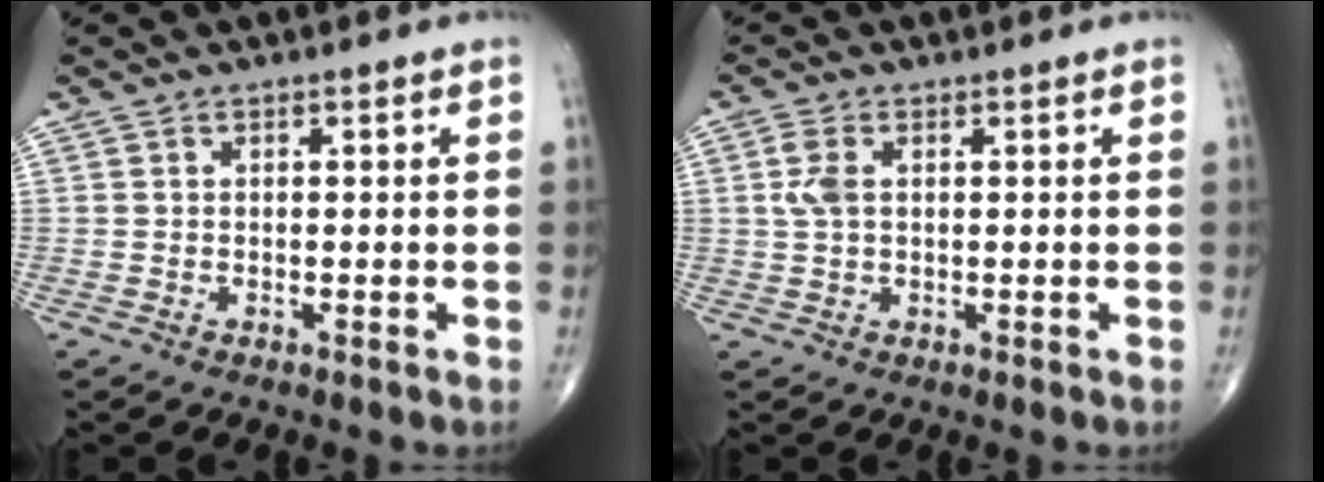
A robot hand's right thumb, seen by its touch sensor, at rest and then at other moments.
{"total": 3.5, "force": [0.7, 1.9, 2.8], "torque": [-0.071, 0.006, 0.014]}